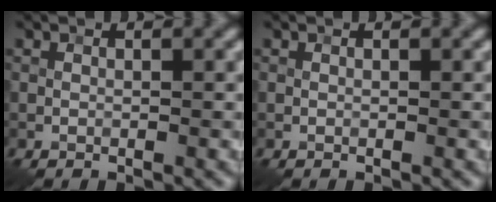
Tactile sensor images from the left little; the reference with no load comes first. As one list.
[{"total": 0.0}]